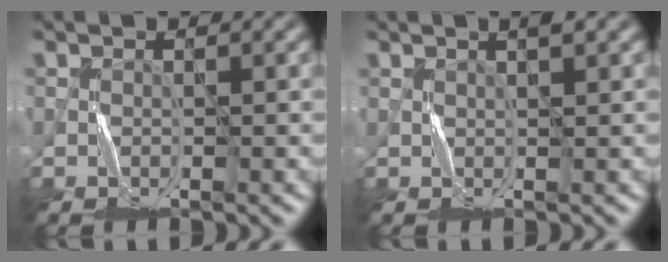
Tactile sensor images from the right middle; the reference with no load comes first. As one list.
[{"total": 1.5, "force": [0.9, 0.1, 1.1], "torque": [-0.015, 0.002, 0.015]}]